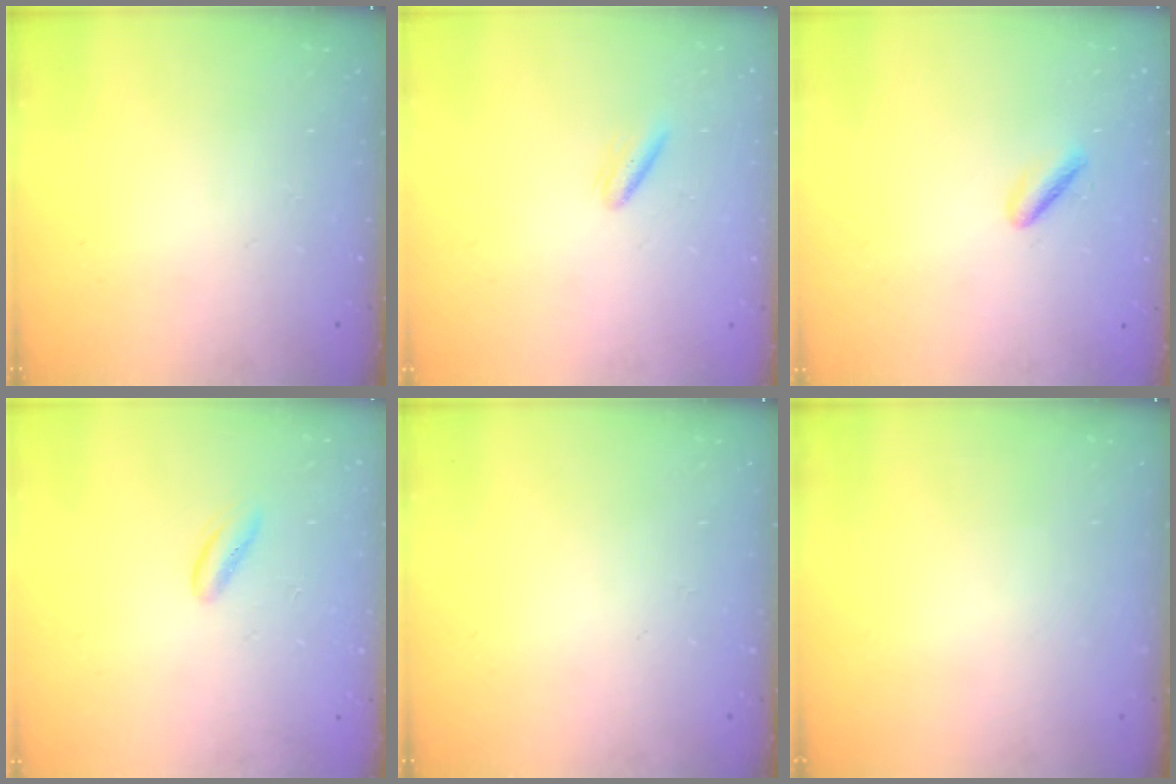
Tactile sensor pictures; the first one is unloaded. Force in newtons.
{"total": 2.9, "press": 2.8, "slide": 1.0}
{"total": 1.9, "press": 1.5, "slide": 1.2}
{"total": 2.4, "press": 2.4, "slide": 0.2}
{"total": 0.0}
{"total": 0.0}